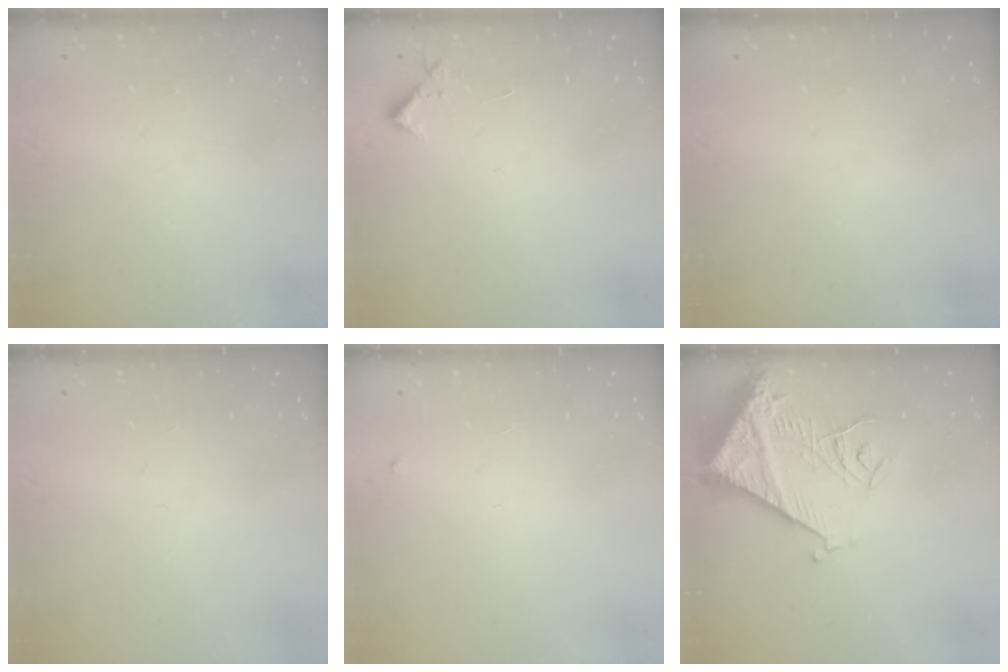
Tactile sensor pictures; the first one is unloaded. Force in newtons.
{"total": 3.6, "press": 3.6, "slide": 0.5}
{"total": 0.0}
{"total": 0.0}
{"total": 2.3, "press": 2.3, "slide": 0.3}
{"total": 14.6, "press": 14.5, "slide": 1.4}